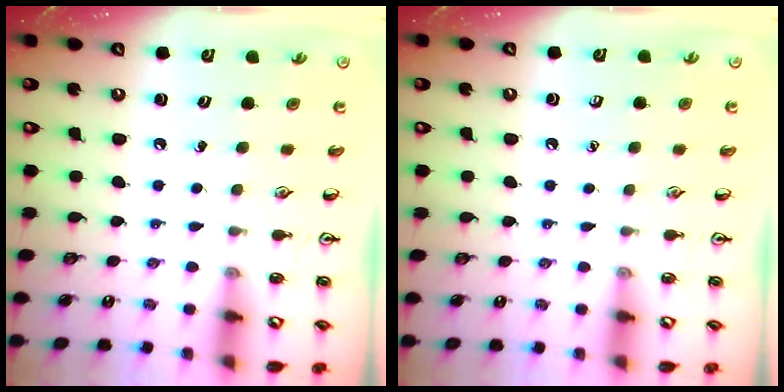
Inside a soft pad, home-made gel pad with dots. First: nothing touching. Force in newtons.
{"total": 0.0}